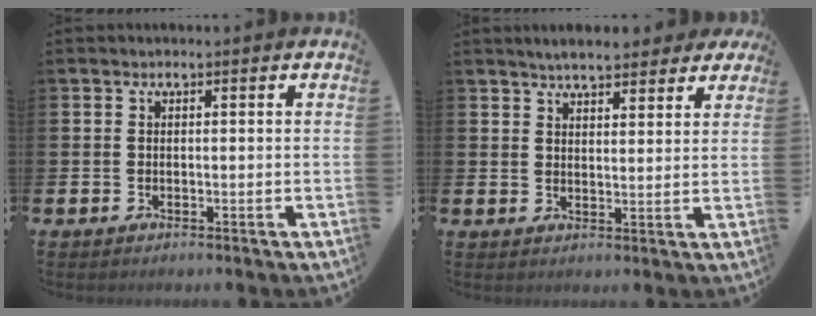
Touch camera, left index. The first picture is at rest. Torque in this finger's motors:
{"motor_torque": [1.01, -1.13, 0.69, 0.09]}